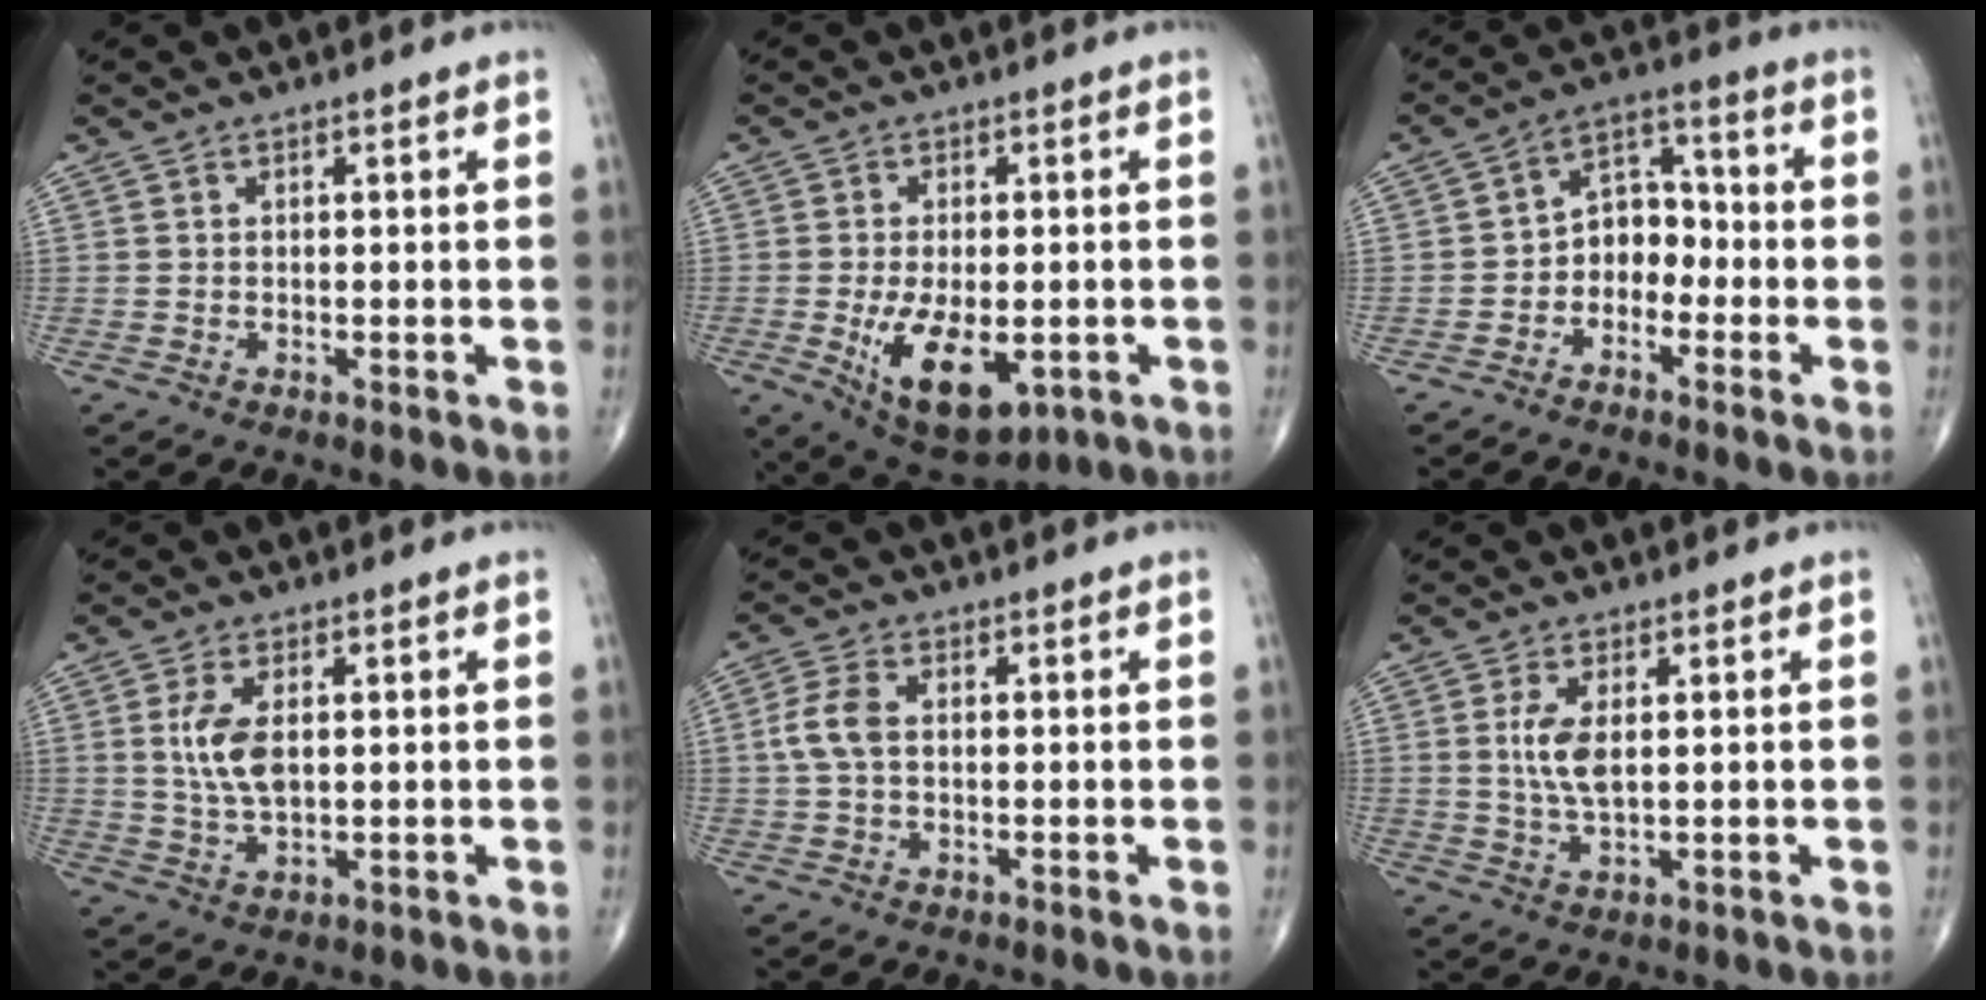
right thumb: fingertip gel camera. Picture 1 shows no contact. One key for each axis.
{"total": 12.4, "fx": -3.2, "fy": 6.3, "fz": 10.2, "tx": -0.152, "ty": -0.009, "tz": -0.035}
{"total": 7.1, "fx": -2.5, "fy": 5.3, "fz": 4.0, "tx": -0.031, "ty": 0.042, "tz": -0.058}
{"total": 6.6, "fx": 1.1, "fy": 3.2, "fz": 5.7, "tx": -0.118, "ty": -0.005, "tz": 0.023}
{"total": 5.0, "fx": 0.3, "fy": 2.9, "fz": 4.1, "tx": -0.100, "ty": 0.011, "tz": 0.000}
{"total": 5.3, "fx": 0.9, "fy": 2.1, "fz": 4.8, "tx": -0.104, "ty": -0.008, "tz": 0.021}